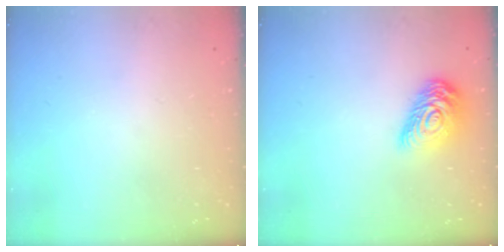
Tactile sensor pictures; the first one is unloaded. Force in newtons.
{"total": 12.6, "press": 12.6, "slide": 0.7}